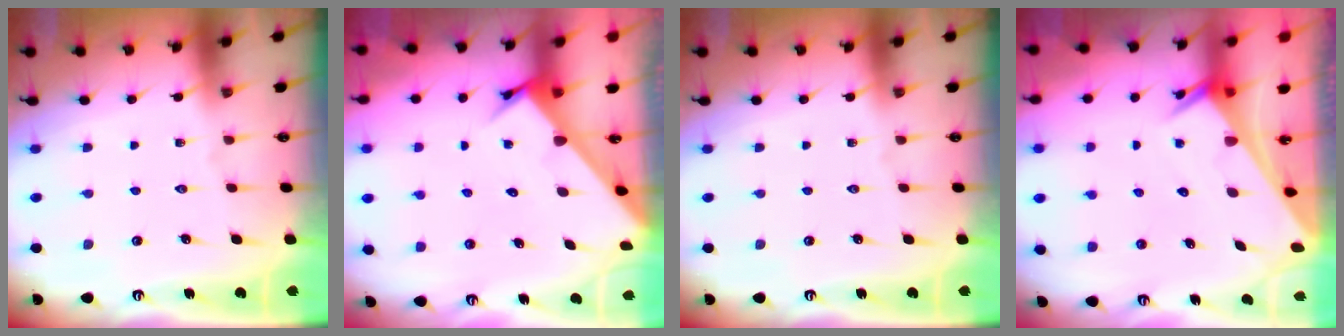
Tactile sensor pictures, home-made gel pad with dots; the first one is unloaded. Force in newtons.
{"total": 3.4, "press": 3.4, "slide": 0.2}
{"total": 0.0}
{"total": 2.6, "press": 2.6, "slide": 0.1}